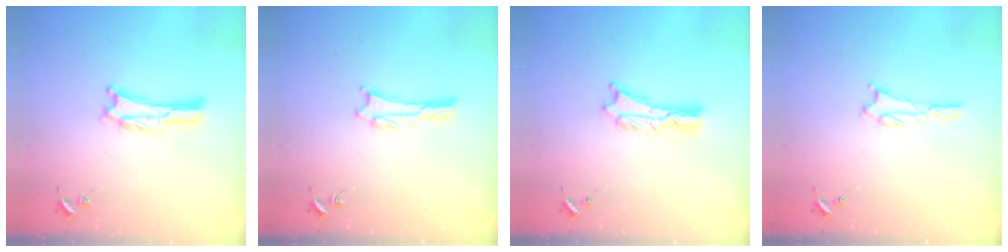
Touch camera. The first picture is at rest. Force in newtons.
{"total": 1.1, "press": 1.1, "slide": 0.1}
{"total": 1.8, "press": 1.7, "slide": 0.2}
{"total": 1.8, "press": 1.8, "slide": 0.2}